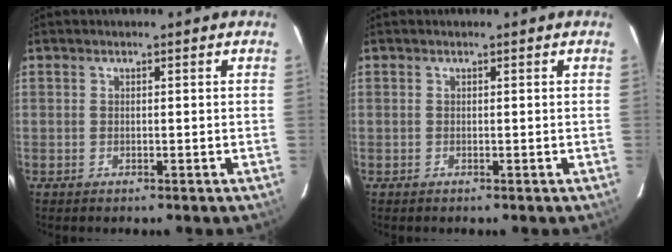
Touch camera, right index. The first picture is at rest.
{"total": 0.0}